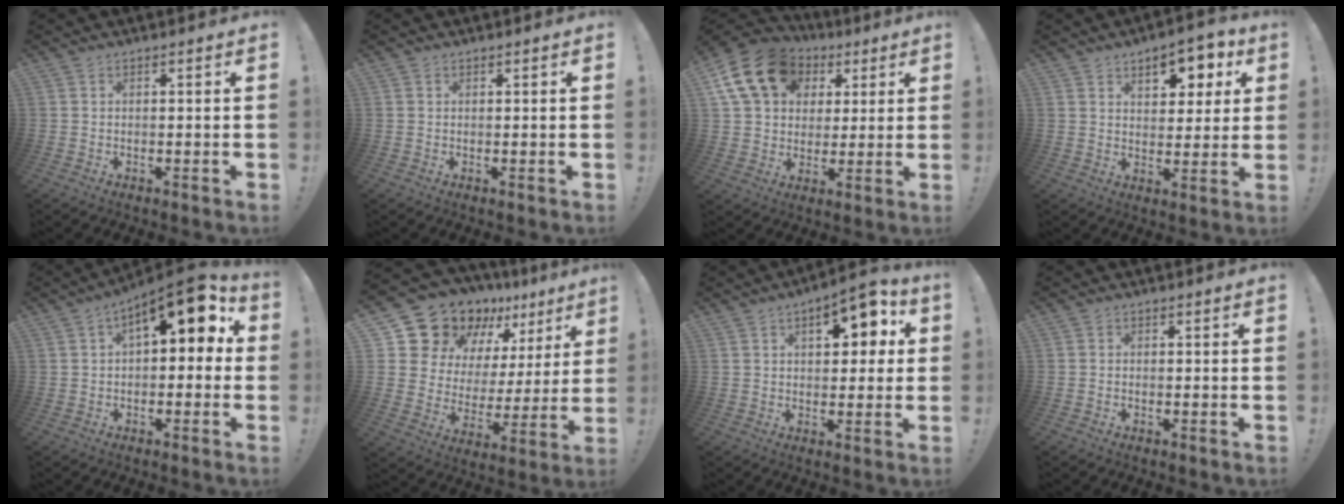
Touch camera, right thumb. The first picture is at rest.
{"total": 0.6, "force": [0.4, 0.4, 0.0], "torque": [0.002, -0.001, 0.009]}
{"total": 18.4, "force": [7.2, 13.9, 9.6], "torque": [-0.154, -0.024, 0.145]}
{"total": 9.7, "force": [5.2, 5.6, 6.1], "torque": [-0.065, -0.033, 0.088]}
{"total": 11.5, "force": [4.8, 4.6, 9.4], "torque": [-0.124, -0.035, 0.079]}
{"total": 17.5, "force": [14.2, 8.8, 5.0], "torque": [-0.093, -0.110, 0.276]}
{"total": 10.0, "force": [3.8, 5.1, 7.8], "torque": [-0.092, -0.009, 0.058]}
{"total": 0.0}